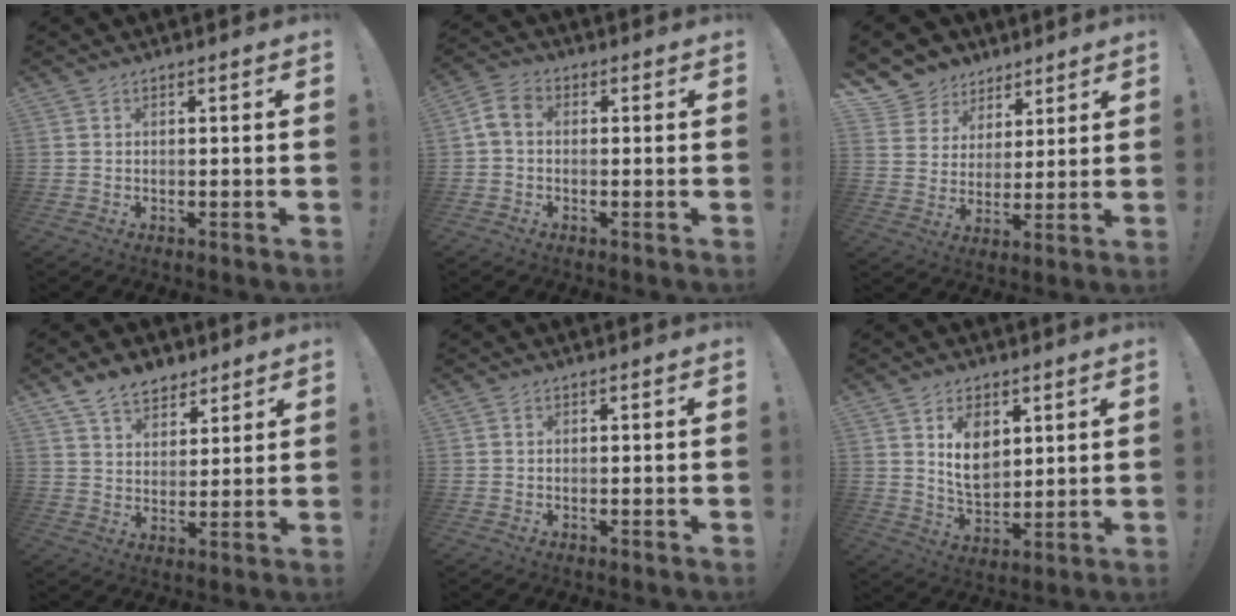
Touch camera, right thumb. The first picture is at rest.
{"total": 5.3, "force": [0.0, 3.8, 3.7], "torque": [-0.077, 0.009, 0.005]}
{"total": 9.0, "force": [5.4, 7.1, 1.1], "torque": [-0.020, -0.044, 0.113]}
{"total": 9.2, "force": [6.8, 5.5, 3.0], "torque": [-0.049, -0.040, 0.132]}
{"total": 0.0}
{"total": 9.6, "force": [4.3, 6.4, 5.8], "torque": [-0.095, -0.022, 0.081]}